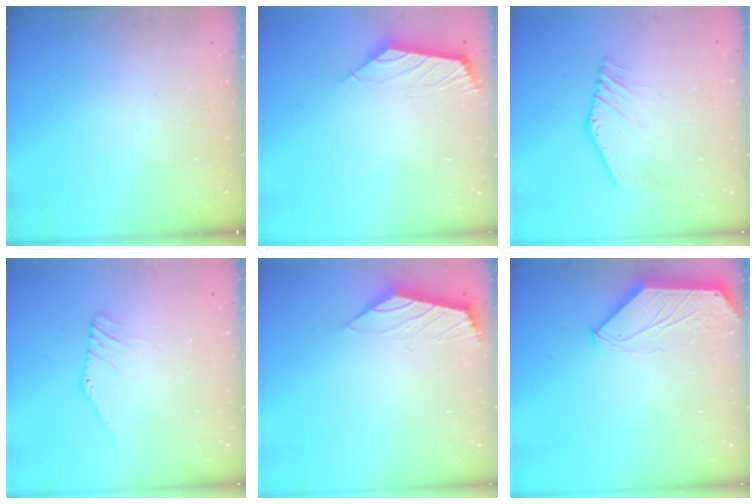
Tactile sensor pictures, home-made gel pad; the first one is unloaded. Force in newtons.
{"total": 2.9, "press": 2.8, "slide": 0.7}
{"total": 1.1, "press": 1.1, "slide": 0.1}
{"total": 1.7, "press": 1.7, "slide": 0.2}
{"total": 2.2, "press": 2.1, "slide": 0.6}
{"total": 0.5, "press": 0.5, "slide": 0.3}